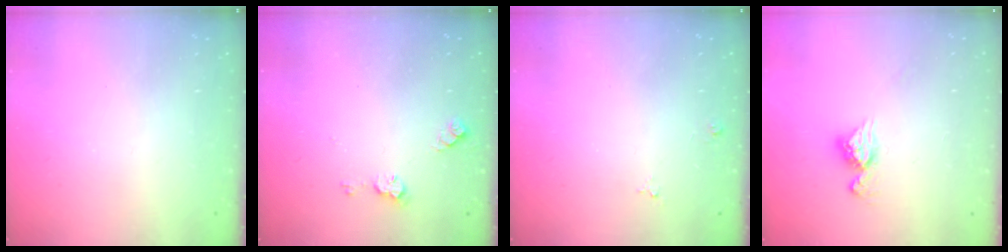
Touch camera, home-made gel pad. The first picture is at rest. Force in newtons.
{"total": 5.1, "press": 5.0, "slide": 0.6}
{"total": 4.1, "press": 4.1, "slide": 0.4}
{"total": 9.4, "press": 9.4, "slide": 0.8}